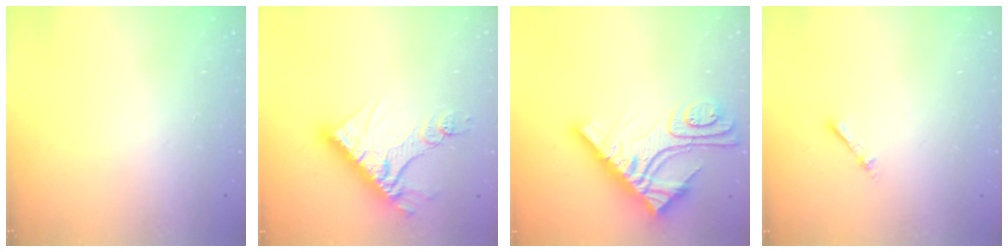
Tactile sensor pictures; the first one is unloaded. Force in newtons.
{"total": 14.4, "press": 14.4, "slide": 1.1}
{"total": 15.2, "press": 15.1, "slide": 1.4}
{"total": 1.9, "press": 1.9, "slide": 0.3}